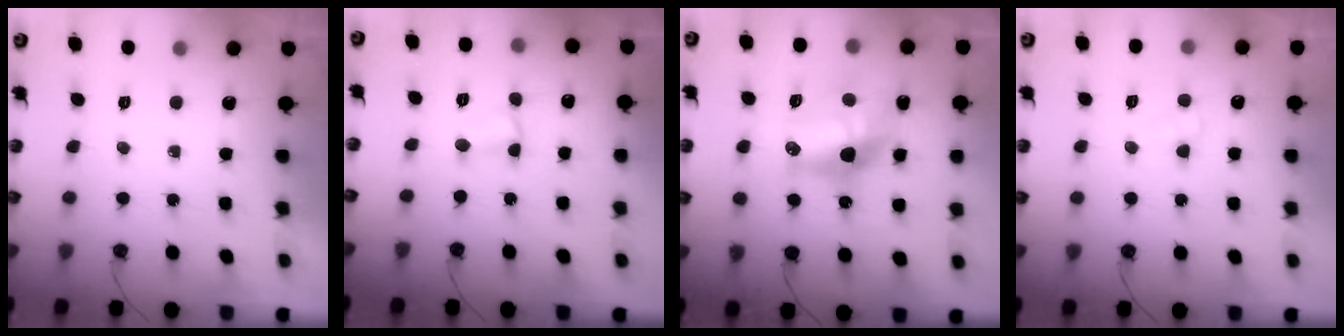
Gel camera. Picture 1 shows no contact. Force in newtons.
{"total": 1.9, "press": 1.9, "slide": 0.3}
{"total": 15.0, "press": 14.9, "slide": 1.2}
{"total": 3.0, "press": 2.9, "slide": 0.3}